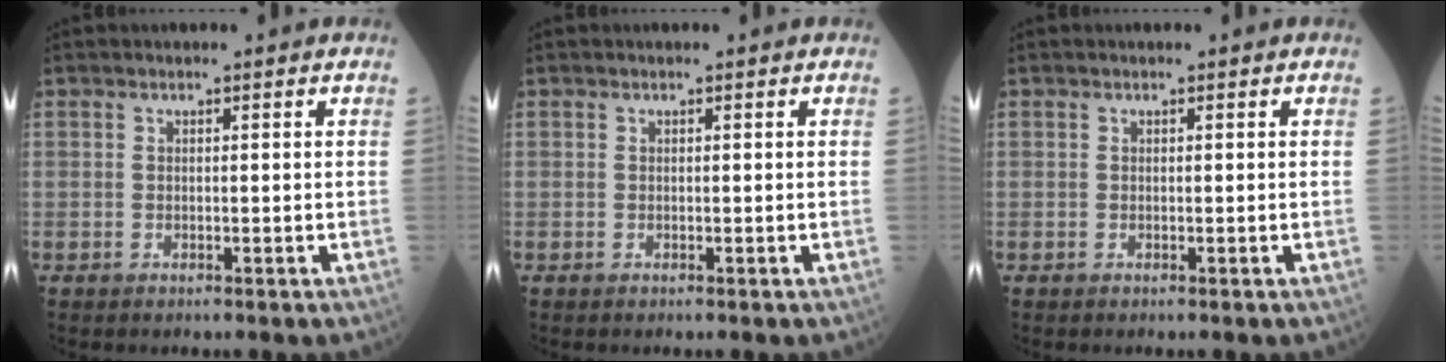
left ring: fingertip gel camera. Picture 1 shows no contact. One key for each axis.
{"total": 0.0}
{"total": 0.0}